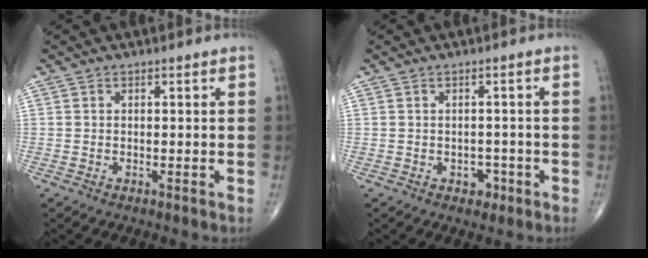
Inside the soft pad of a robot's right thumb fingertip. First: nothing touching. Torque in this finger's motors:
{"motor_torque": [0.34, 0.48, 0.36, -0.14, -0.01]}